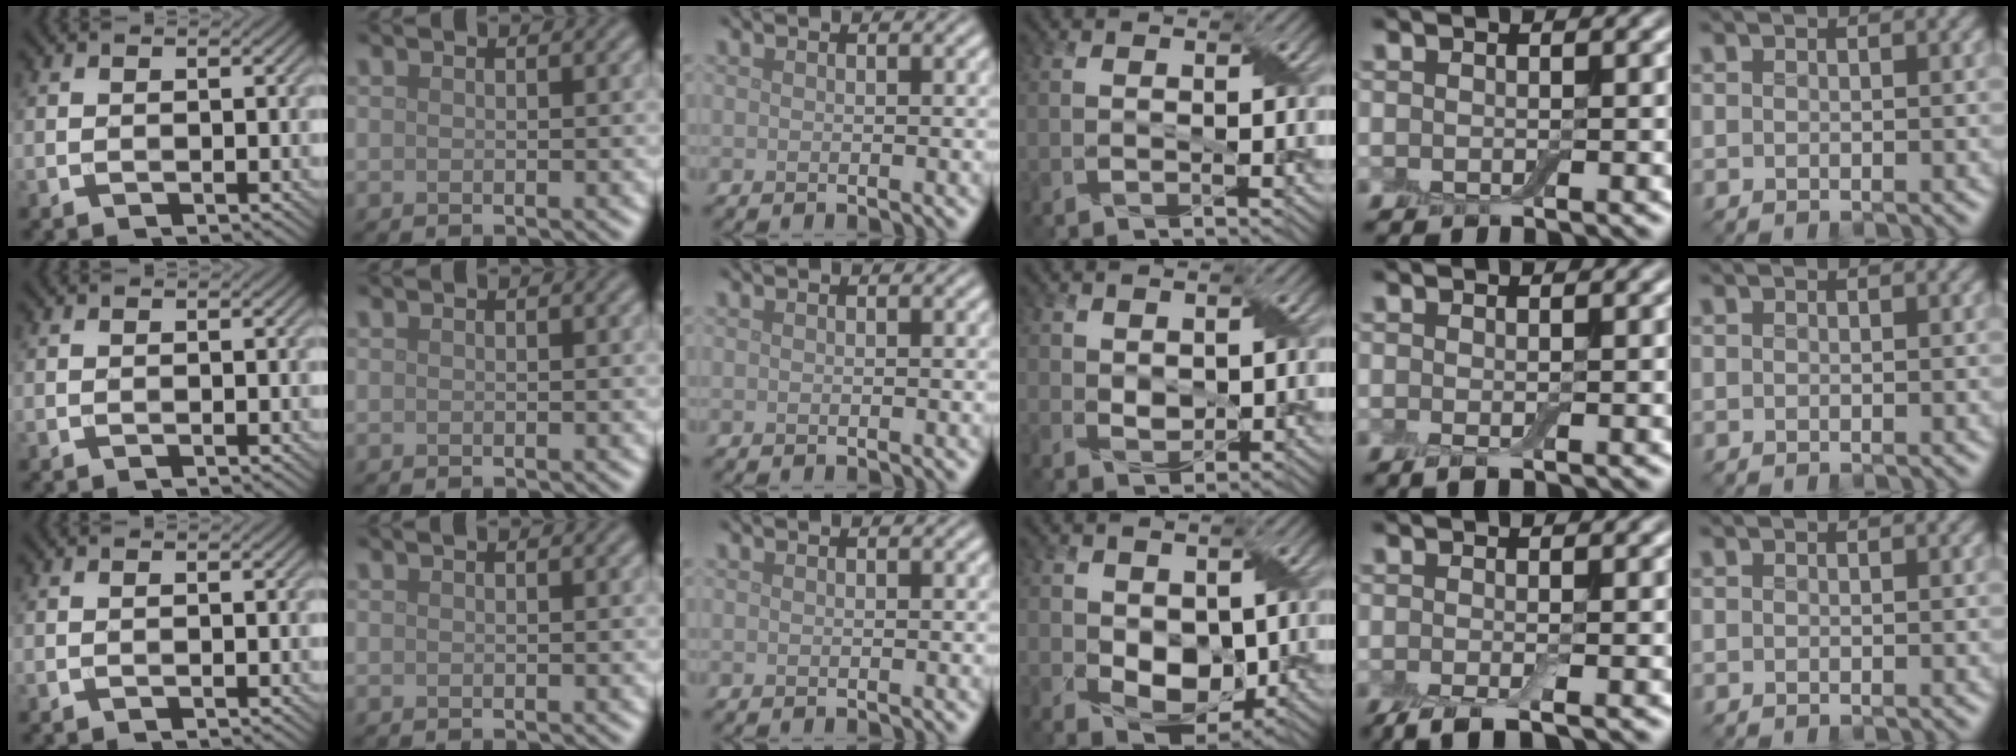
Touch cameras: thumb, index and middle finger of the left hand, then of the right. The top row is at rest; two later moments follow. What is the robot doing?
{"motion": "peel", "object": "small bumper sticker"}